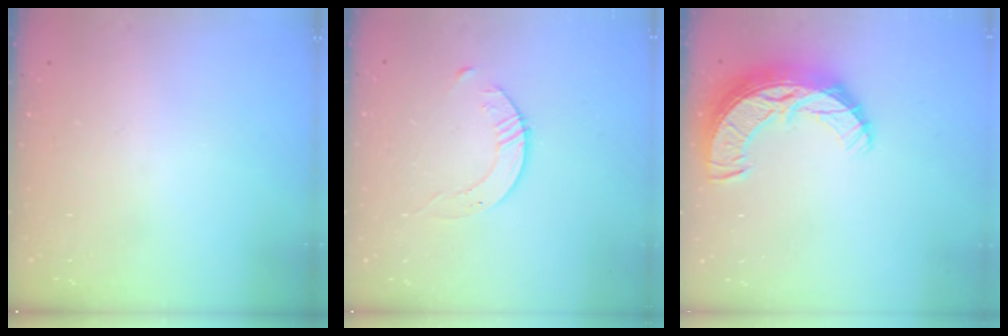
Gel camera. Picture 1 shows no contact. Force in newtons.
{"total": 3.1, "press": 3.1, "slide": 0.4}
{"total": 15.2, "press": 15.2, "slide": 1.0}